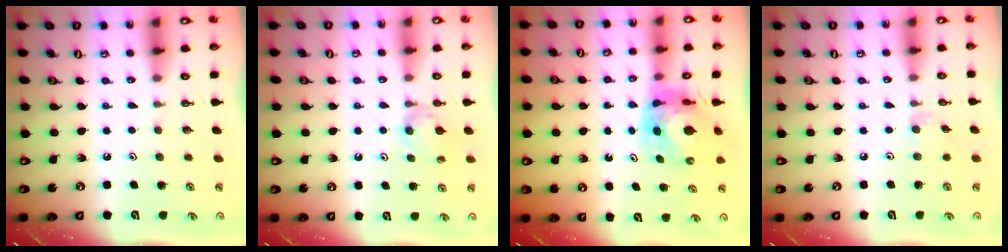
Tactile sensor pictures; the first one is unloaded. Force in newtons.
{"total": 6.6, "press": 6.6, "slide": 0.5}
{"total": 7.9, "press": 7.9, "slide": 0.7}
{"total": 2.7, "press": 2.6, "slide": 0.4}